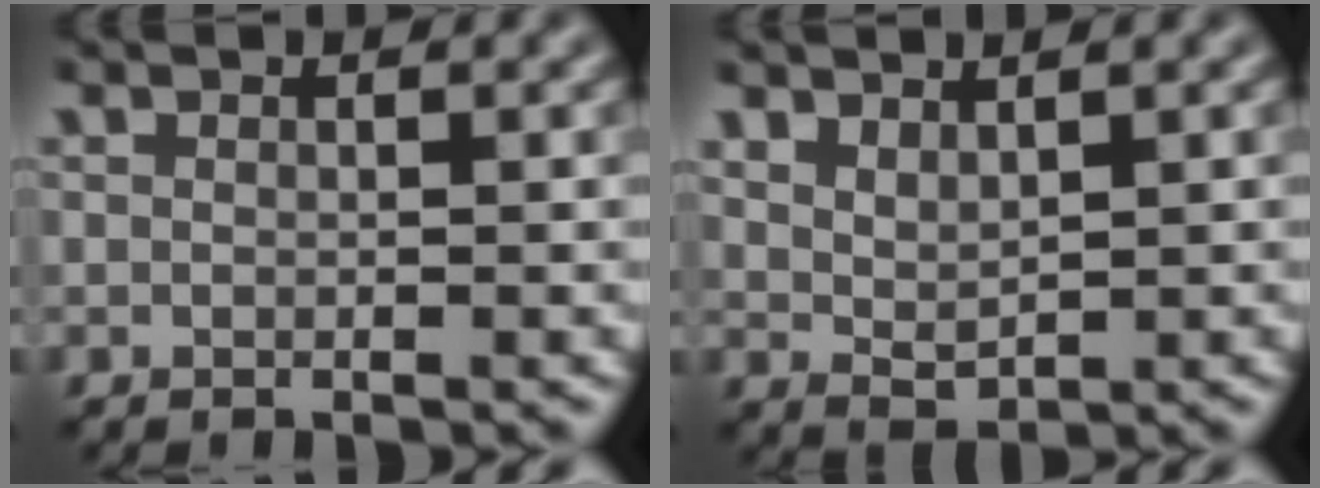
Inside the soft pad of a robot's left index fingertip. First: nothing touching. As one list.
[{"total": 1.7, "force": [1.3, 0.7, 0.9], "torque": [-0.021, 0.005, 0.036]}]